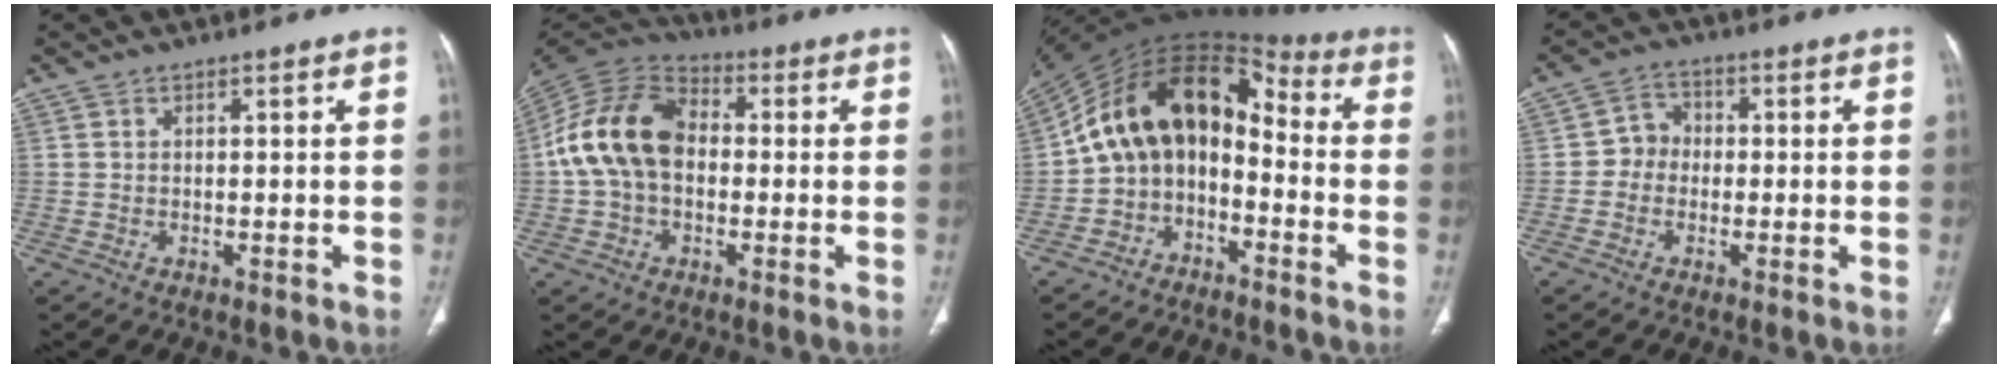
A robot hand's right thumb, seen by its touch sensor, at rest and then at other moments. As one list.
[{"total": 15.1, "force": [-0.1, 10.6, 10.8], "torque": [-0.199, 0.036, -0.013]}, {"total": 15.8, "force": [-3.0, 11.1, 10.9], "torque": [-0.155, 0.099, -0.061]}, {"total": 4.3, "force": [-0.8, 3.8, 1.7], "torque": [-0.006, 0.015, -0.026]}]